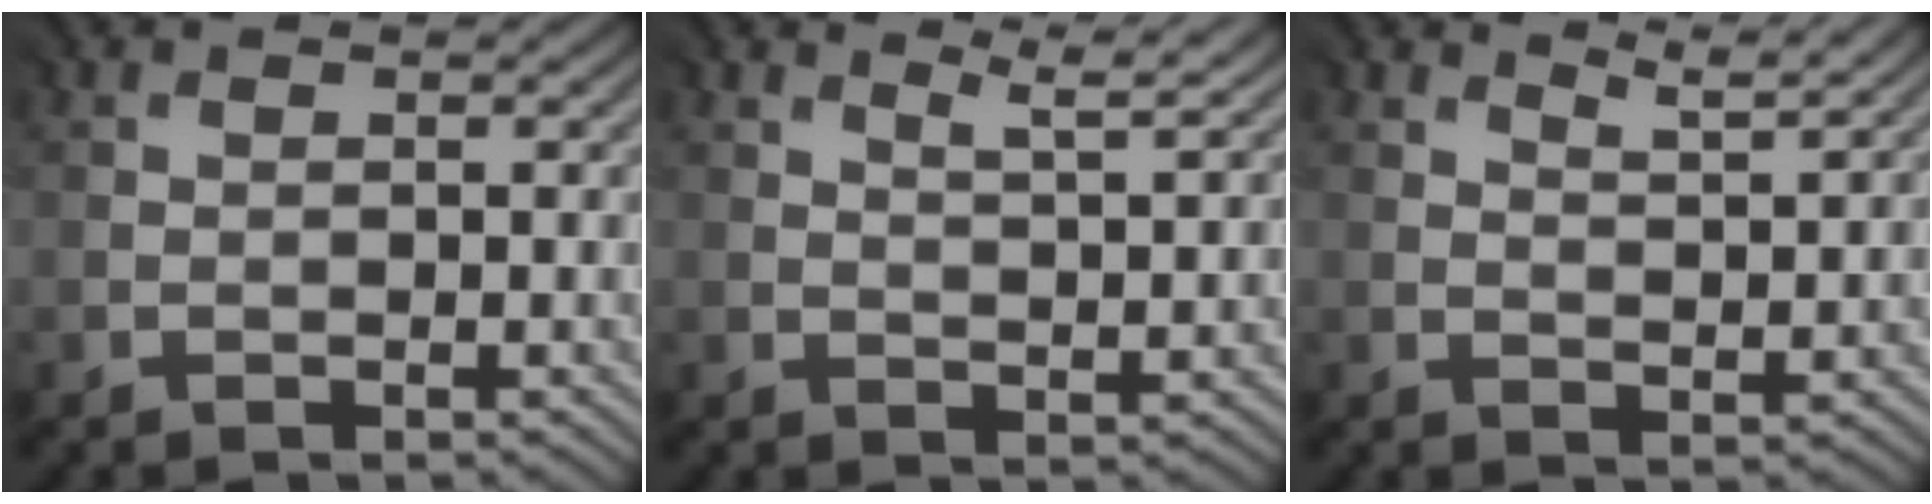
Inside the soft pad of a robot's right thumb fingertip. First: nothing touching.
{"total": 4.1, "force": [3.3, 0.6, 2.3], "torque": [-0.042, -0.006, 0.066]}
{"total": 4.0, "force": [3.5, 0.5, 1.9], "torque": [-0.038, -0.004, 0.071]}